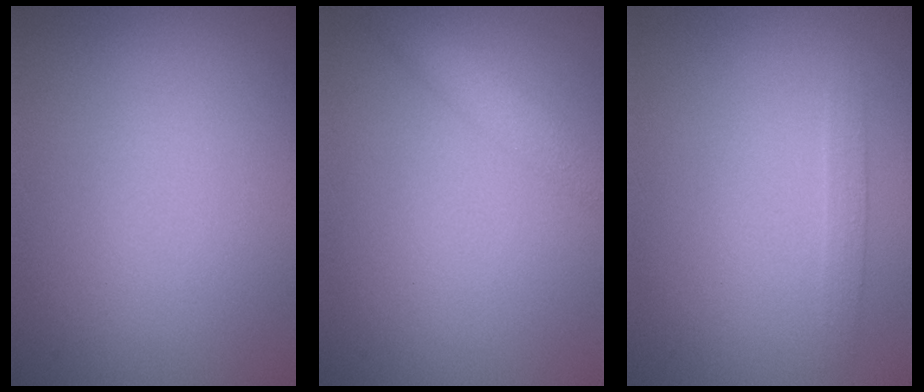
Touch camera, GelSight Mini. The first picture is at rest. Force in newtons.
{"total": 2.2, "press": 2.2, "slide": 0.1}
{"total": 1.1, "press": 1.1, "slide": 0.1}